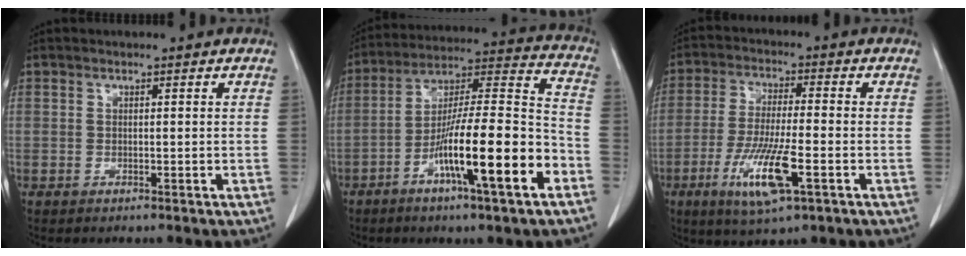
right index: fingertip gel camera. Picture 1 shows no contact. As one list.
[{"total": 18.3, "force": [-7.8, 1.2, 16.5], "torque": [-0.273, -0.005, -0.131]}, {"total": 10.8, "force": [-4.3, 1.4, 9.8], "torque": [-0.193, -0.021, -0.076]}]